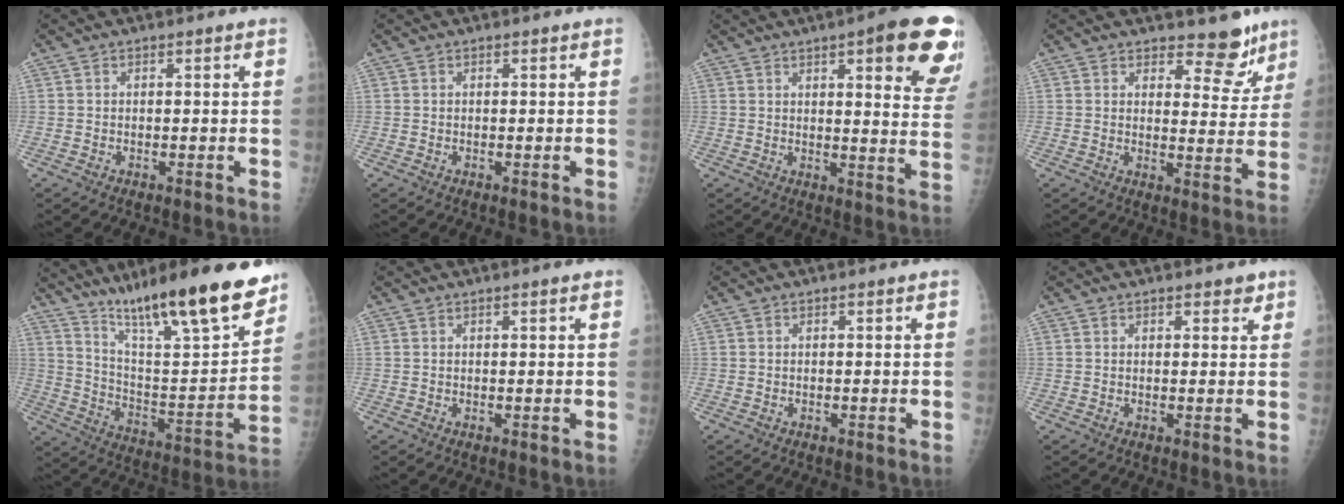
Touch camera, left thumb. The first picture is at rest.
{"total": 0.0}
{"total": 18.1, "force": [9.5, 4.4, 14.8], "torque": [-0.153, -0.037, 0.106]}
{"total": 7.4, "force": [6.0, 3.4, 2.6], "torque": [0.003, -0.046, 0.080]}
{"total": 24.7, "force": [17.9, 4.0, 16.6], "torque": [-0.236, -0.077, 0.300]}
{"total": 1.1, "force": [0.6, 0.1, 0.9], "torque": [-0.014, 0.000, 0.007]}
{"total": 0.0}
{"total": 2.1, "force": [1.5, 1.1, 1.1], "torque": [0.004, -0.006, 0.016]}